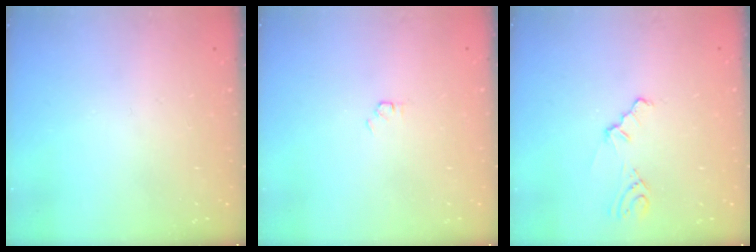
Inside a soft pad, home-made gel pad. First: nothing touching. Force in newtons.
{"total": 1.5, "press": 1.4, "slide": 0.3}
{"total": 2.8, "press": 2.8, "slide": 0.7}